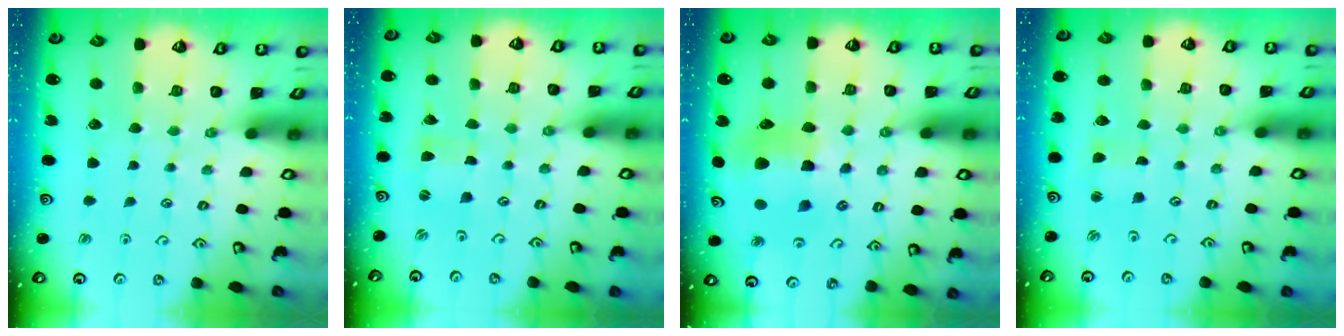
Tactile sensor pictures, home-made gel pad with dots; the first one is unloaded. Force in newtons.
{"total": 0.0}
{"total": 11.8, "press": 11.6, "slide": 1.8}
{"total": 2.0, "press": 2.0, "slide": 0.3}